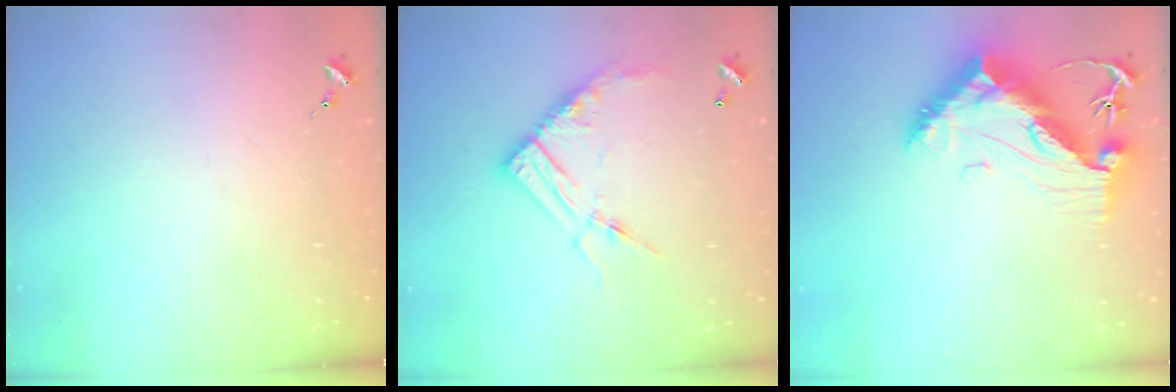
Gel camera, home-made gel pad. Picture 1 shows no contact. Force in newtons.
{"total": 14.1, "press": 14.0, "slide": 1.4}
{"total": 14.8, "press": 14.7, "slide": 1.3}